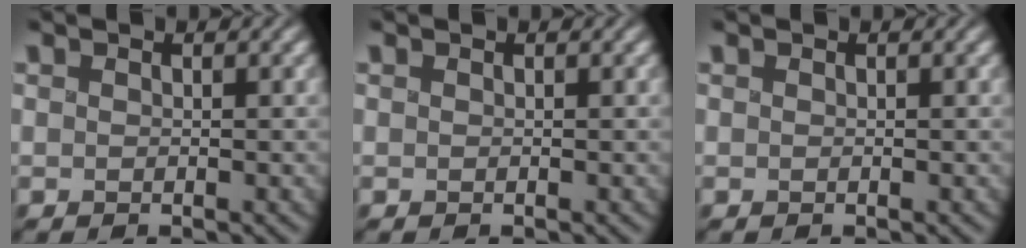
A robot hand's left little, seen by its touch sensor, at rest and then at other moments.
{"total": 0.0}
{"total": 0.0}